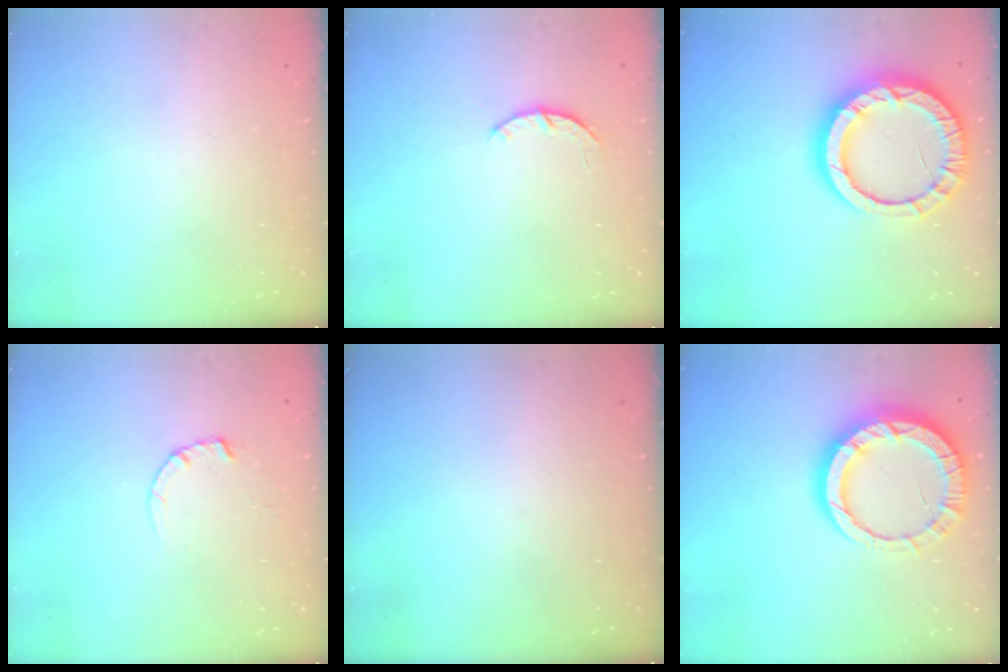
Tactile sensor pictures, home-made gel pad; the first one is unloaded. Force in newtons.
{"total": 3.0, "press": 3.0, "slide": 0.5}
{"total": 17.2, "press": 17.1, "slide": 1.5}
{"total": 2.4, "press": 2.4, "slide": 0.3}
{"total": 0.0}
{"total": 15.1, "press": 15.1, "slide": 1.4}